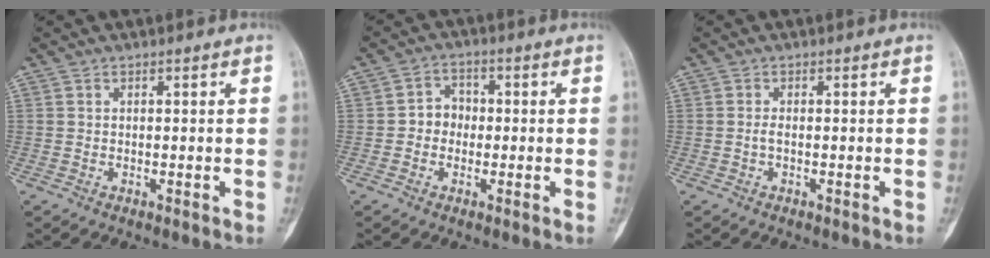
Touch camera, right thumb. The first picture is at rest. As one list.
[{"total": 4.2, "force": [-0.5, 3.7, 2.0], "torque": [-0.006, 0.017, -0.019]}, {"total": 0.8, "force": [-0.2, 0.2, 0.7], "torque": [-0.016, 0.000, -0.005]}]